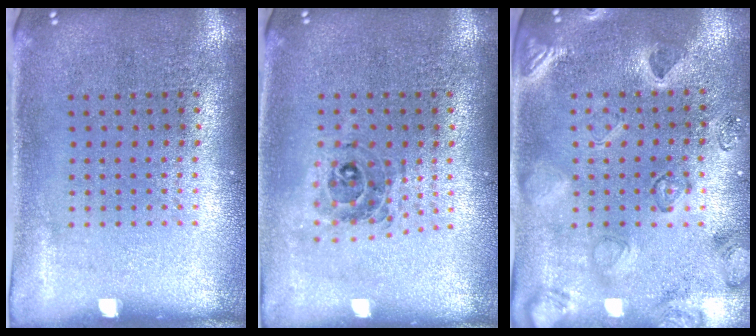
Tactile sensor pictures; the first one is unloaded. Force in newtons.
{"total": 0.7, "press": 0.7, "slide": 0.2}
{"total": 2.3, "press": 2.1, "slide": 1.0}